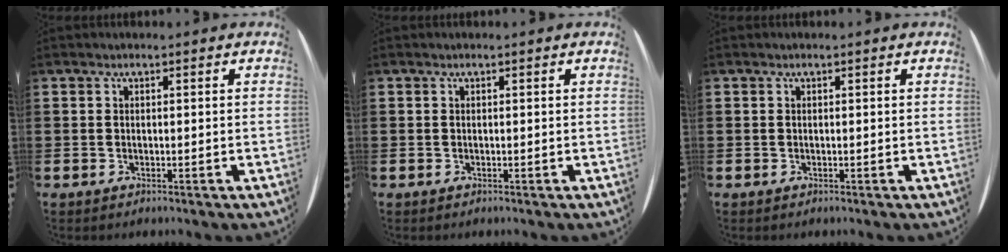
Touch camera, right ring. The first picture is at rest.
{"total": 0.0}
{"total": 0.0}